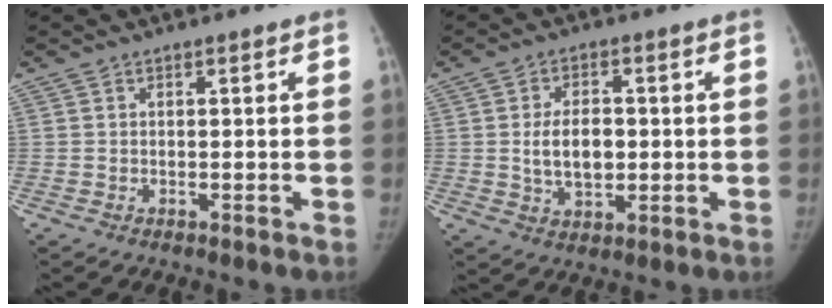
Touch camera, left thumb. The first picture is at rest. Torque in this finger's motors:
{"motor_torque": [1.00, 0.86, 0.44, -0.28, 0.15]}